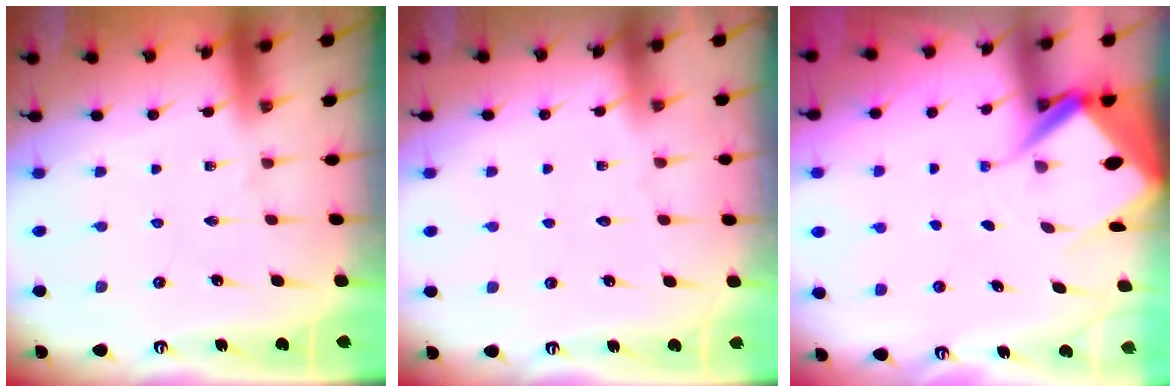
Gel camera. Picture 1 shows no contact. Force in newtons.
{"total": 0.8, "press": 0.8, "slide": 0.2}
{"total": 6.2, "press": 6.2, "slide": 0.5}